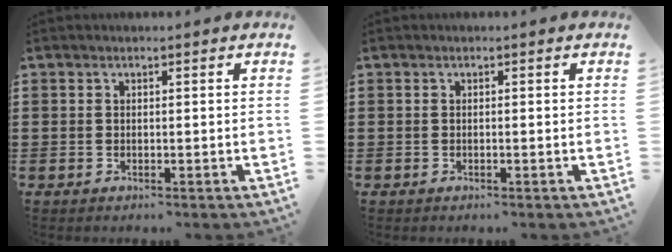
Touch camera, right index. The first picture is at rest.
{"total": 0.0}